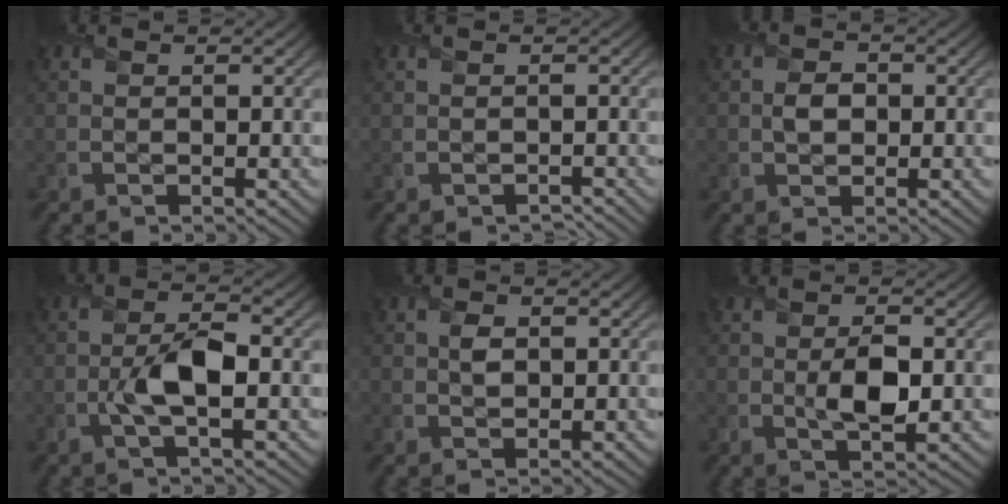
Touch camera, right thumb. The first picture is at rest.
{"total": 0.9, "force": [-0.8, 0.4, 0.0], "torque": [0.002, -0.007, -0.014]}
{"total": 2.2, "force": [-0.1, 1.8, 1.3], "torque": [-0.026, -0.005, -0.003]}
{"total": 5.1, "force": [-1.3, 1.7, 4.6], "torque": [-0.095, 0.001, -0.029]}
{"total": 1.6, "force": [0.3, 1.2, 1.0], "torque": [-0.019, -0.004, 0.005]}
{"total": 4.4, "force": [-0.2, 2.1, 3.8], "torque": [-0.069, -0.006, 0.000]}